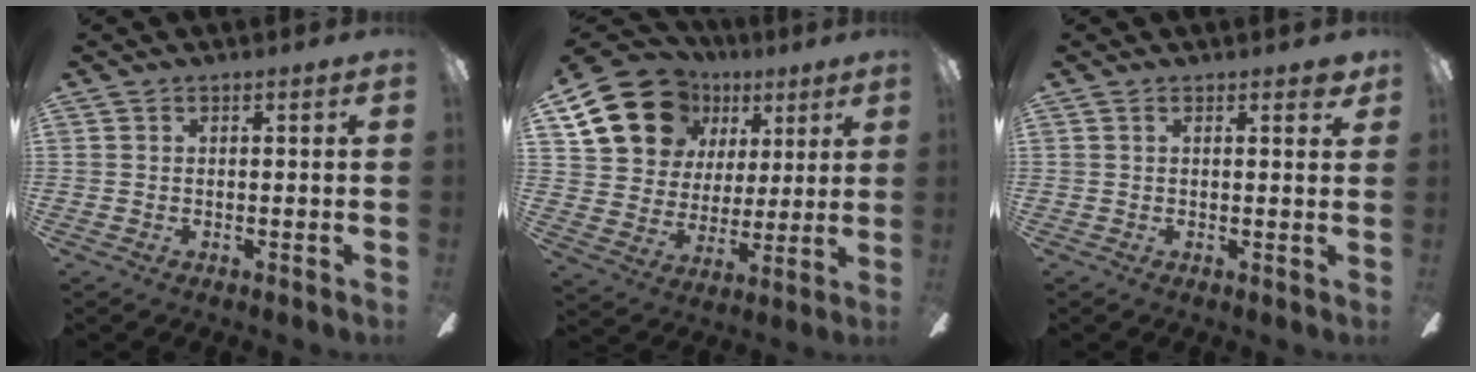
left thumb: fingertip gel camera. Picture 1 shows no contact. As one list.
[{"total": 18.3, "force": [9.4, 14.2, 6.7], "torque": [-0.122, -0.033, 0.186]}, {"total": 1.9, "force": [1.3, 0.7, 1.2], "torque": [-0.001, -0.007, 0.018]}]